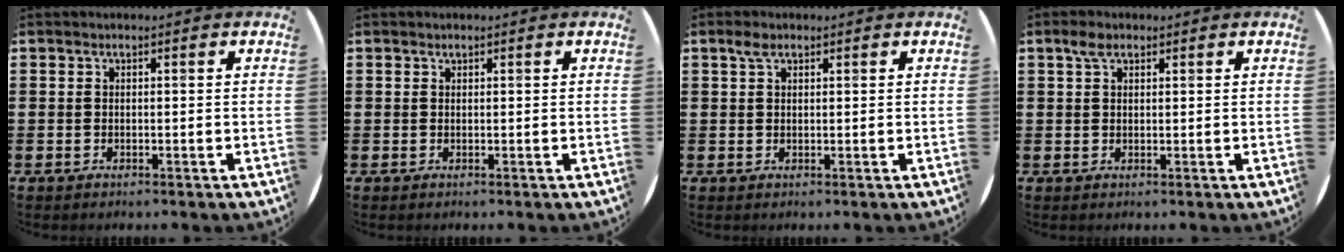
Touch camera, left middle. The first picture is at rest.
{"total": 0.0}
{"total": 1.7, "force": [1.1, 0.8, 1.0], "torque": [-0.014, 0.002, 0.017]}
{"total": 2.1, "force": [1.4, 1.1, 1.2], "torque": [-0.018, 0.004, 0.023]}